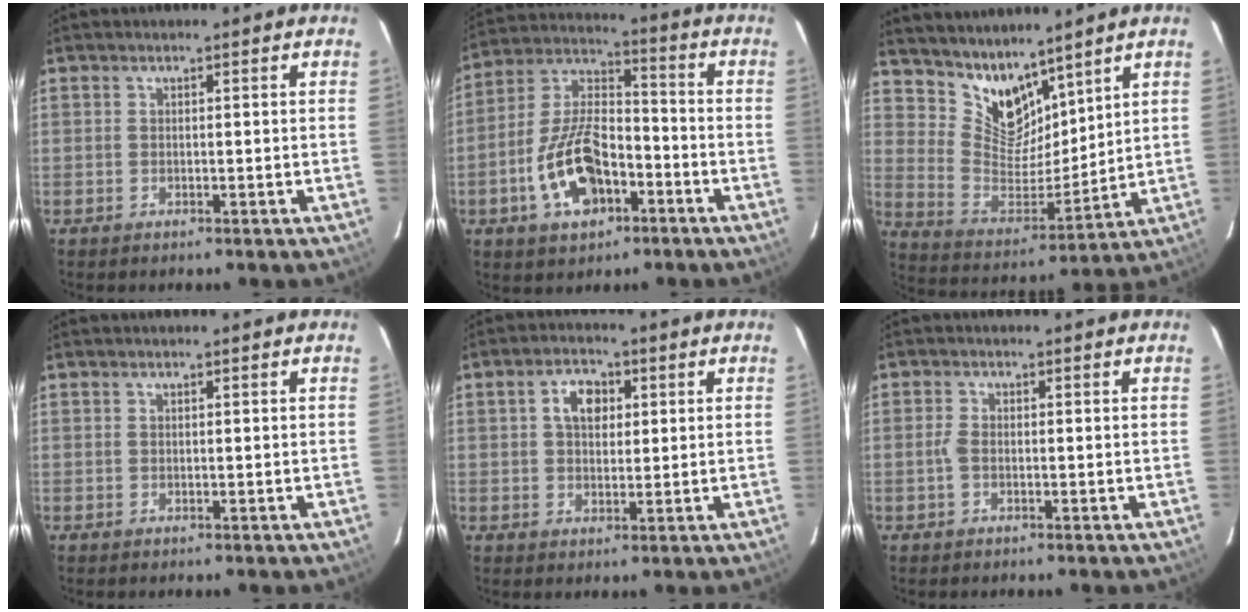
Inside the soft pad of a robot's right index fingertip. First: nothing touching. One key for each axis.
{"total": 14.9, "fx": -6.1, "fy": 8.0, "fz": 11.0, "tx": -0.225, "ty": 0.017, "tz": -0.102}
{"total": 11.4, "fx": 9.4, "fy": 5.3, "fz": 3.8, "tx": -0.073, "ty": -0.009, "tz": 0.192}
{"total": 0.0}
{"total": 5.4, "fx": 1.5, "fy": 3.6, "fz": 3.7, "tx": -0.062, "ty": 0.017, "tz": 0.028}
{"total": 1.8, "fx": -0.5, "fy": 1.0, "fz": 1.5, "tx": -0.035, "ty": 0.002, "tz": -0.010}